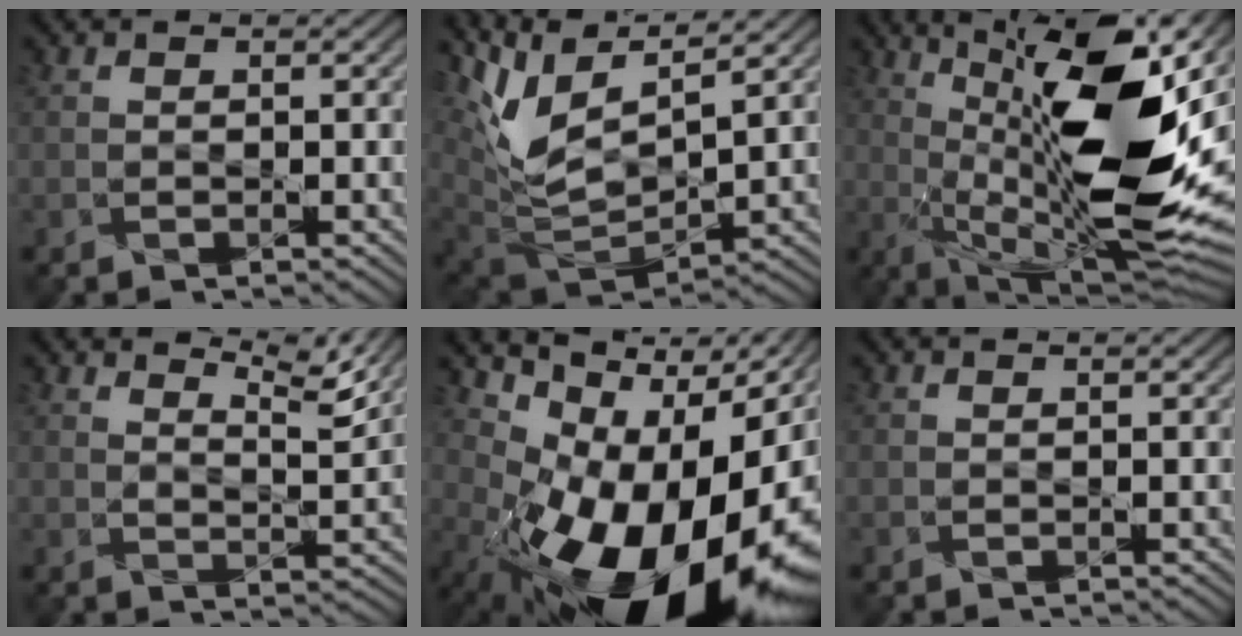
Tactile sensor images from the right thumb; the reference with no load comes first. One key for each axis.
{"total": 10.1, "fx": 5.6, "fy": 3.8, "fz": 7.5, "tx": -0.183, "ty": 0.002, "tz": 0.116}
{"total": 19.2, "fx": 3.4, "fy": 6.7, "fz": 17.6, "tx": -0.278, "ty": 0.010, "tz": 0.064}
{"total": 6.7, "fx": 5.7, "fy": 1.0, "fz": 3.3, "tx": -0.059, "ty": -0.014, "tz": 0.096}
{"total": 18.1, "fx": -2.9, "fy": 11.3, "fz": 13.9, "tx": -0.172, "ty": -0.016, "tz": -0.033}
{"total": 0.0}